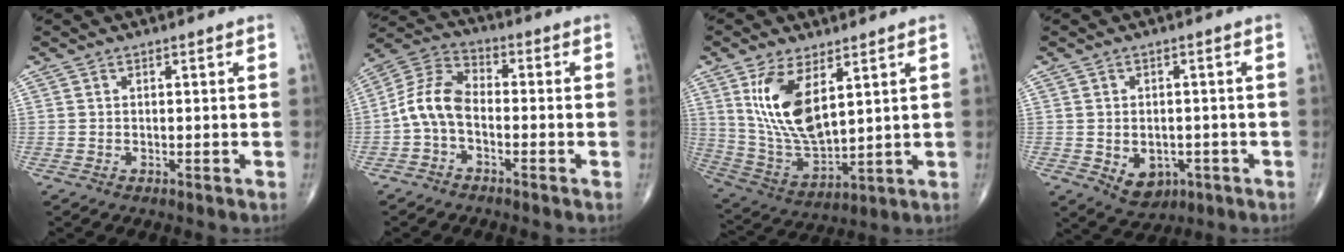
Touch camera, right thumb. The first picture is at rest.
{"total": 8.4, "force": [-2.0, 5.1, 6.4], "torque": [-0.125, 0.033, -0.054]}
{"total": 14.2, "force": [5.4, 6.4, 11.5], "torque": [-0.215, -0.027, 0.123]}
{"total": 6.4, "force": [-1.8, 4.8, 3.9], "torque": [-0.039, 0.006, -0.010]}